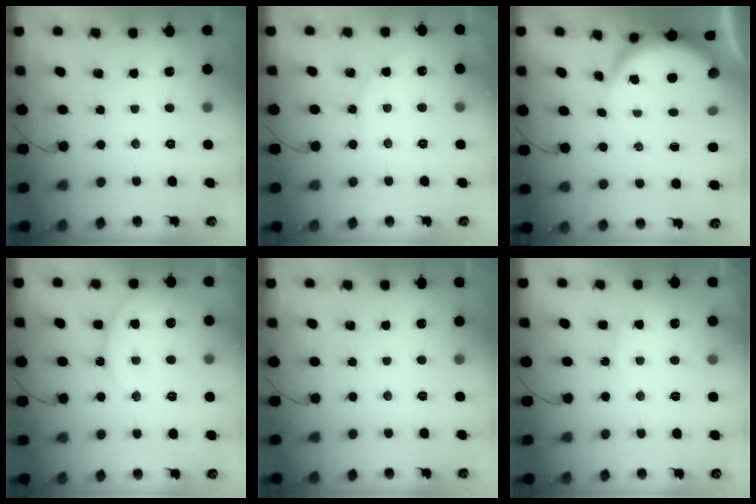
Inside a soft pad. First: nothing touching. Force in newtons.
{"total": 3.8, "press": 3.8, "slide": 0.5}
{"total": 4.9, "press": 4.7, "slide": 1.1}
{"total": 13.3, "press": 13.2, "slide": 1.3}
{"total": 0.0}
{"total": 5.8, "press": 5.8, "slide": 0.6}